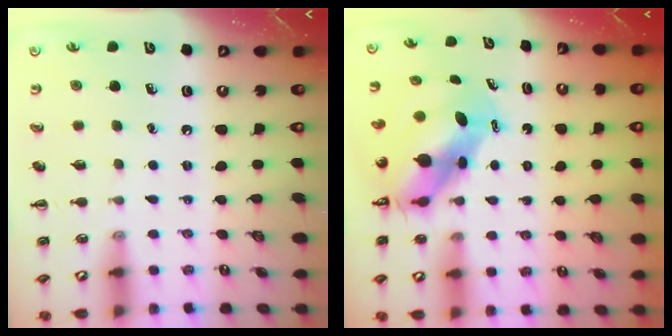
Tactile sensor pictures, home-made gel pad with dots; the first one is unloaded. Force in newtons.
{"total": 6.4, "press": 6.2, "slide": 1.8}